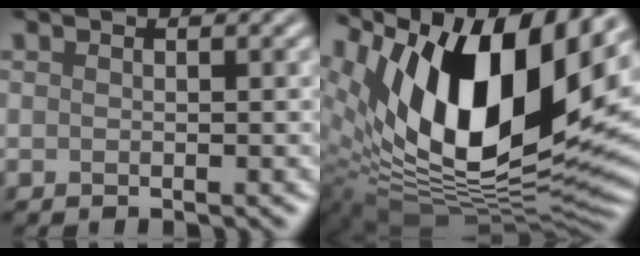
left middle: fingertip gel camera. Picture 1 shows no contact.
{"total": 17.6, "force": [6.6, 7.8, 14.3], "torque": [-0.248, 0.003, 0.106]}